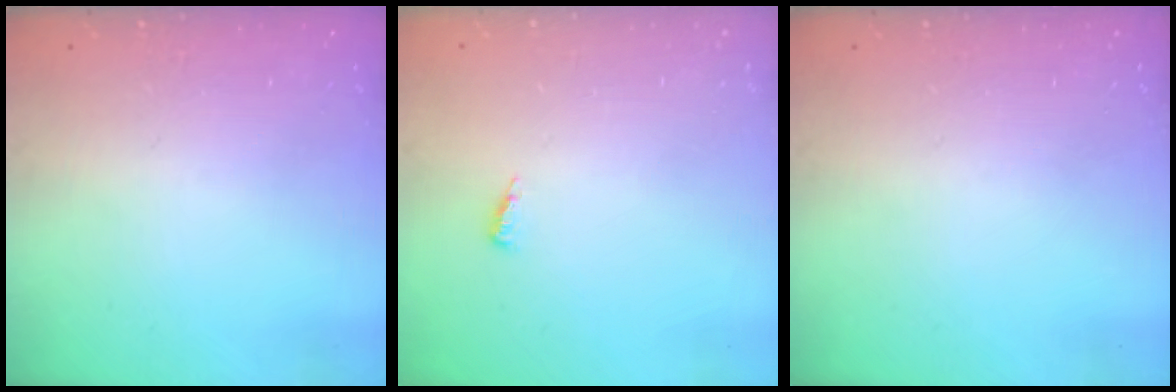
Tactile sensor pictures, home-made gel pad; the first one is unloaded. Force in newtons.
{"total": 4.2, "press": 4.2, "slide": 0.6}
{"total": 0.0}